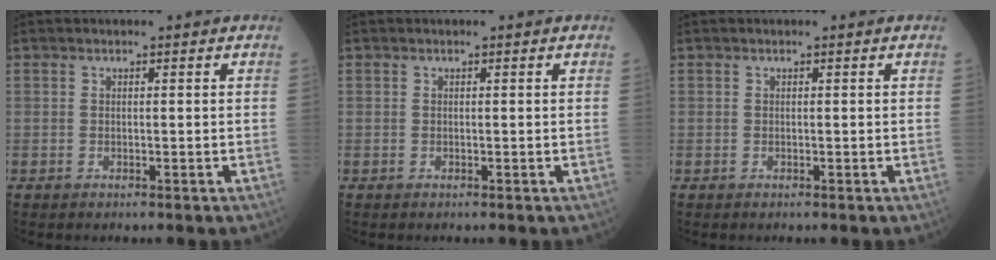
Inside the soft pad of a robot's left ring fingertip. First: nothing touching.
{"total": 0.0}
{"total": 0.0}